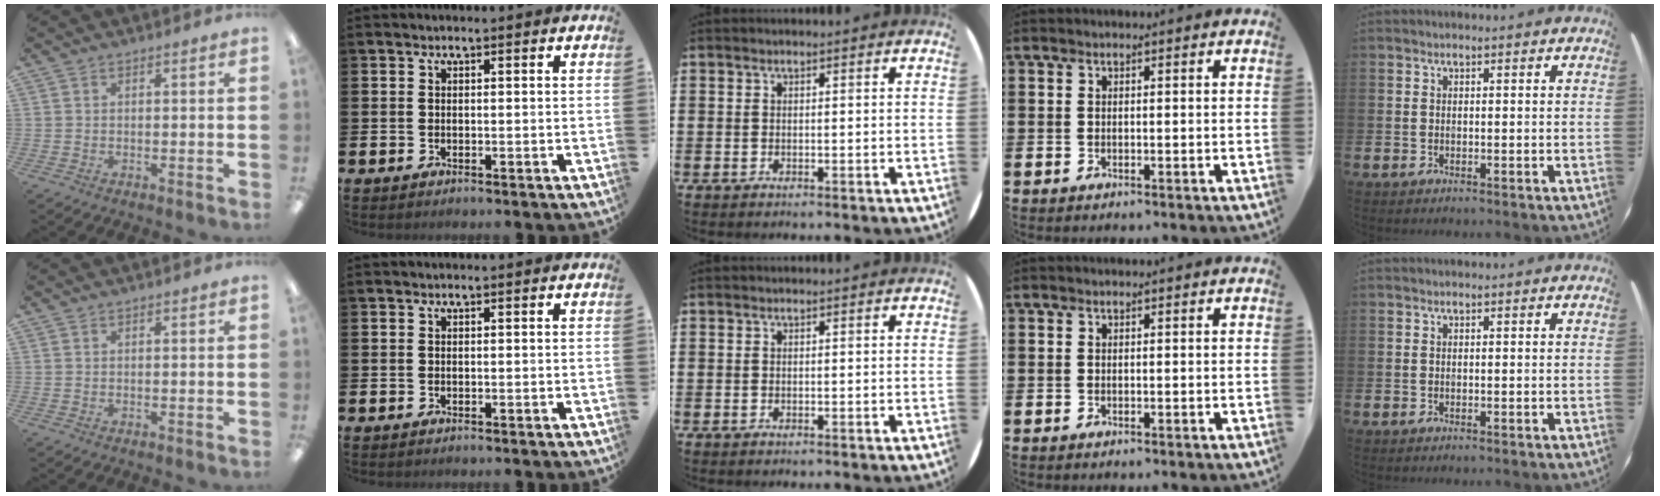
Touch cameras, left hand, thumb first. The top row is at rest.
{}